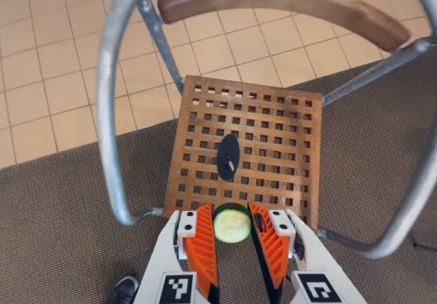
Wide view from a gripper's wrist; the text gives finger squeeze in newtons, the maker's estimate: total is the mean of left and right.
{"total": 6.6, "left": 6.6, "right": 6.7}